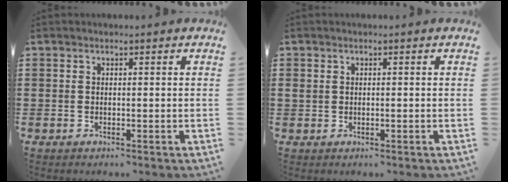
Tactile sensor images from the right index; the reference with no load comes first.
{"total": 0.7, "force": [0.1, 0.6, 0.3], "torque": [-0.008, 0.005, 0.001]}